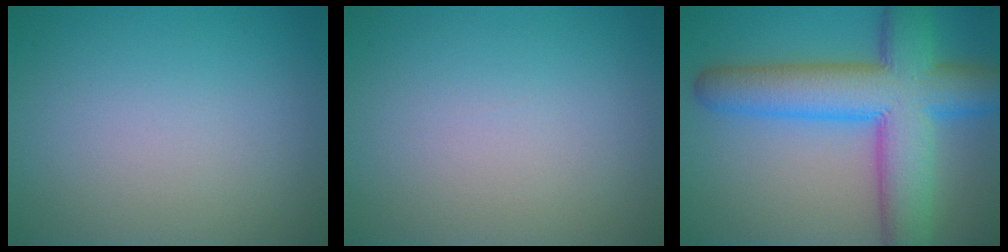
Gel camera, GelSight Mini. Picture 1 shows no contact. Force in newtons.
{"total": 0.0}
{"total": 11.5, "press": 11.5, "slide": 0.4}